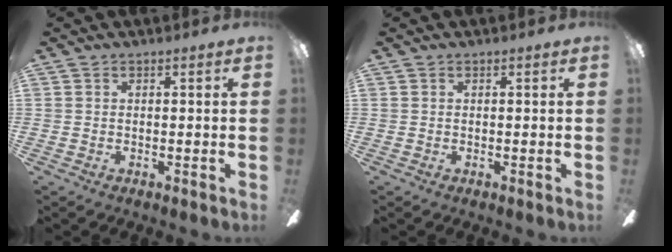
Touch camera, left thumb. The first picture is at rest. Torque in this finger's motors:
{"motor_torque": [0.00, 0.00, 0.00, 0.00, 0.00]}